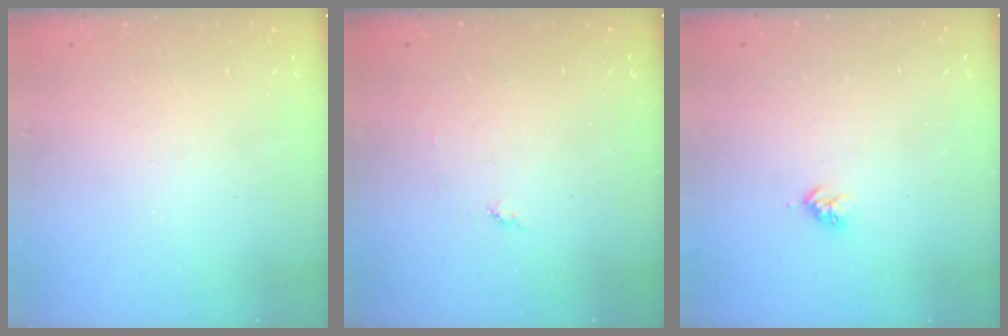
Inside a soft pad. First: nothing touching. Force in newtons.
{"total": 3.9, "press": 3.9, "slide": 0.4}
{"total": 3.1, "press": 3.1, "slide": 0.4}